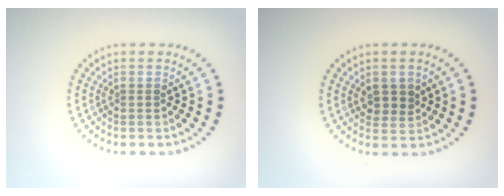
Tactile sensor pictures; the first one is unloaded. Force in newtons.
{"total": 2.0, "press": 1.8, "slide": 0.7}